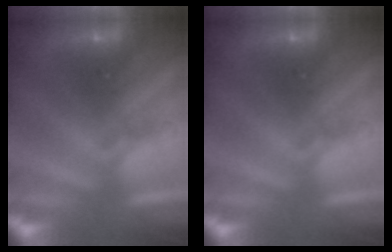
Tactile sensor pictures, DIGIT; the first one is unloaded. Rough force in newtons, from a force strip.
{"total": 0.0}